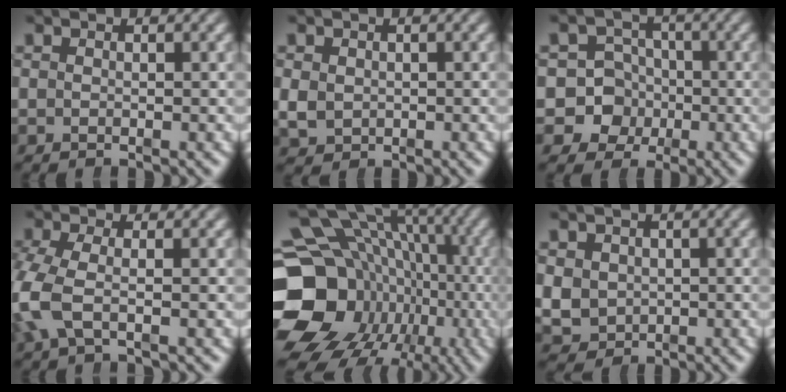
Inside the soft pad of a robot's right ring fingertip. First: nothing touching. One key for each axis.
{"total": 2.6, "fx": -0.4, "fy": 2.3, "fz": 1.0, "tx": -0.027, "ty": -0.017, "tz": 0.006}
{"total": 11.8, "fx": -3.2, "fy": 10.9, "fz": 3.3, "tx": -0.088, "ty": -0.052, "tz": -0.053}
{"total": 4.3, "fx": -1.0, "fy": 2.8, "fz": 3.1, "tx": -0.102, "ty": -0.021, "tz": -0.009}
{"total": 21.4, "fx": -2.9, "fy": 17.6, "fz": 11.8, "tx": -0.210, "ty": -0.060, "tz": -0.037}
{"total": 5.6, "fx": -0.9, "fy": 5.1, "fz": 2.1, "tx": -0.059, "ty": -0.031, "tz": 0.001}